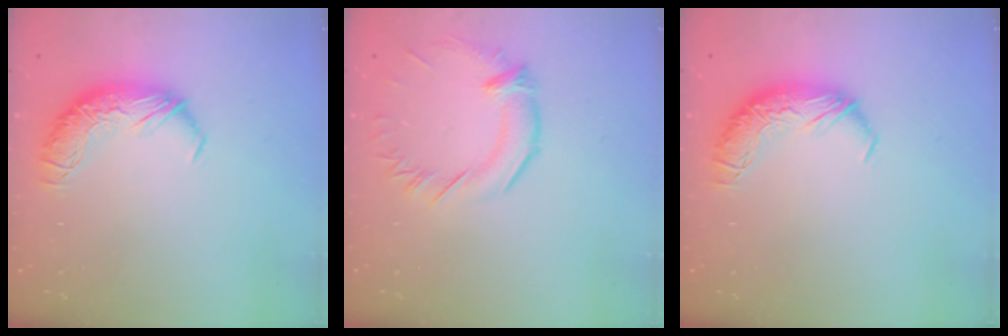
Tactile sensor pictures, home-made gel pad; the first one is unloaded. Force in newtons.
{"total": 1.4, "press": 0.7, "slide": 1.2}
{"total": 0.0}